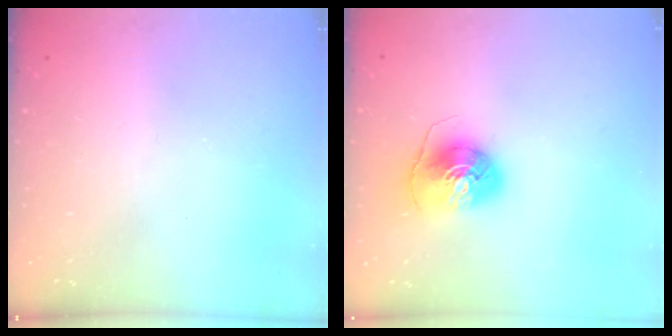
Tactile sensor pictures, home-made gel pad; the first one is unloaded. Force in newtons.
{"total": 8.2, "press": 8.1, "slide": 0.8}